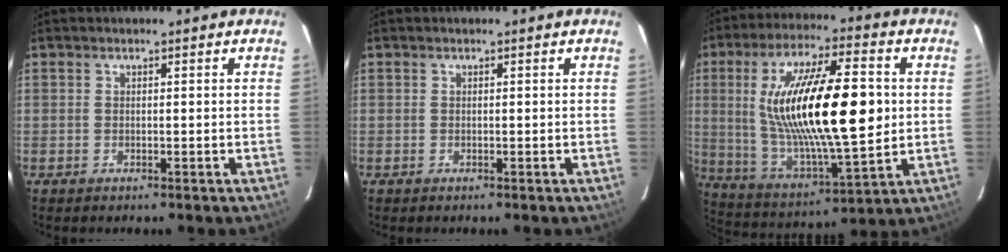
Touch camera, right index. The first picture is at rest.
{"total": 0.0}
{"total": 24.7, "force": [2.8, 6.9, 23.5], "torque": [-0.434, 0.002, 0.061]}